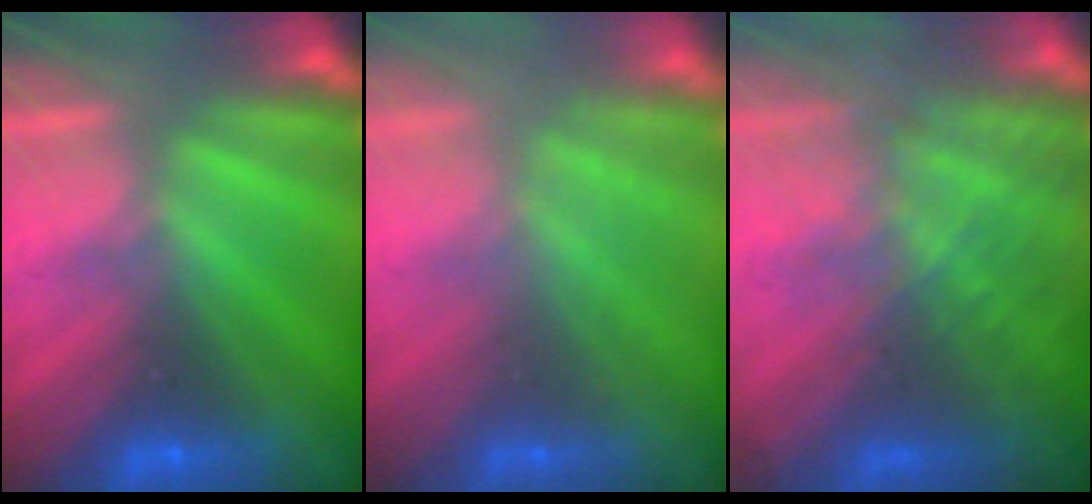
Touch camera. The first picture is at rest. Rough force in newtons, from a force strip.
{"total": 1.8}
{"total": 8.0}